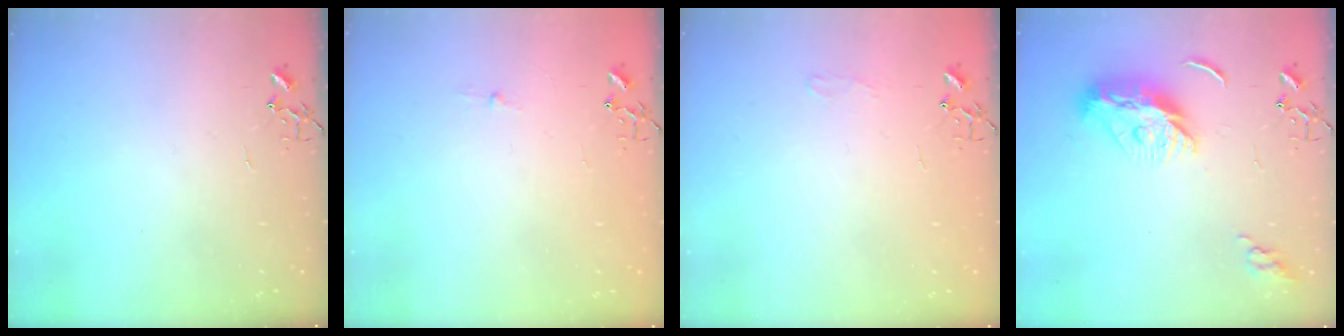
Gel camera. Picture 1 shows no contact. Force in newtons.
{"total": 3.1, "press": 3.1, "slide": 0.5}
{"total": 5.9, "press": 5.8, "slide": 0.7}
{"total": 11.9, "press": 11.9, "slide": 0.9}